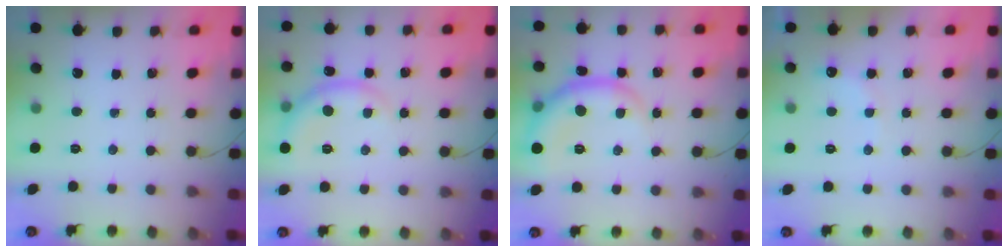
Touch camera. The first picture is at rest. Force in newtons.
{"total": 6.3, "press": 6.3, "slide": 0.5}
{"total": 8.8, "press": 8.8, "slide": 0.2}
{"total": 7.4, "press": 7.3, "slide": 1.1}